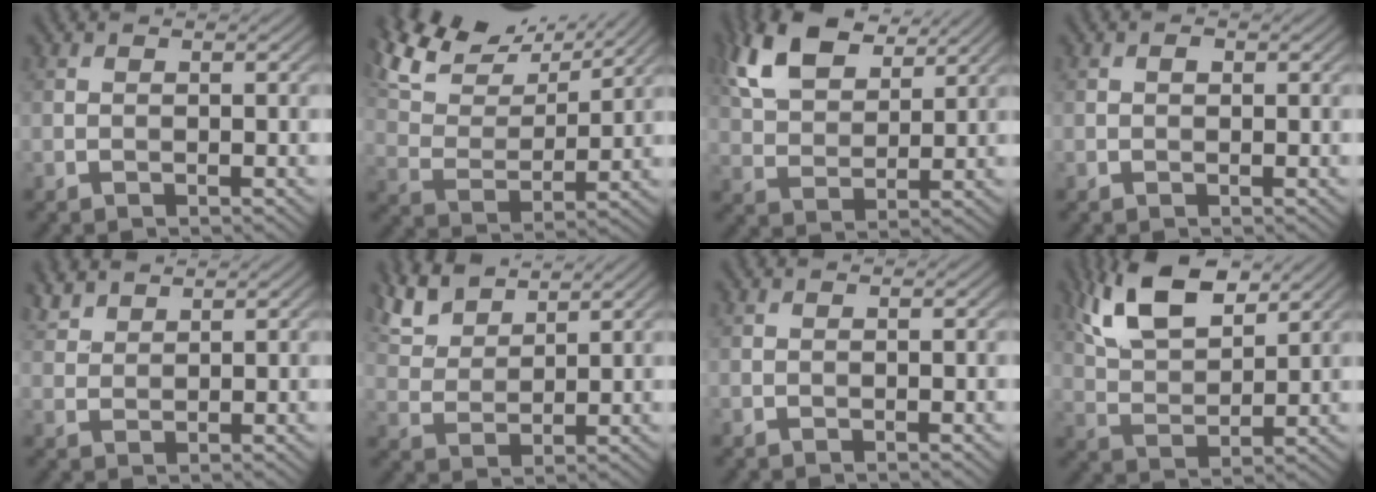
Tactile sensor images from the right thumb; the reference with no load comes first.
{"total": 13.1, "force": [10.3, 4.4, 6.7], "torque": [-0.170, 0.010, 0.172]}
{"total": 11.6, "force": [6.7, 6.1, 7.3], "torque": [-0.184, 0.020, 0.134]}
{"total": 0.7, "force": [0.1, 0.5, 0.4], "torque": [-0.006, -0.001, -0.001]}
{"total": 3.3, "force": [2.8, 1.1, 1.2], "torque": [-0.032, 0.008, 0.065]}
{"total": 6.9, "force": [5.6, 2.4, 3.1], "torque": [-0.085, 0.011, 0.120]}
{"total": 0.0}
{"total": 11.0, "force": [6.6, 4.6, 7.4], "torque": [-0.170, 0.009, 0.131]}